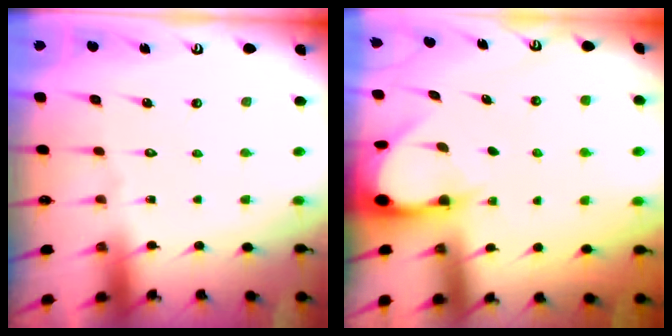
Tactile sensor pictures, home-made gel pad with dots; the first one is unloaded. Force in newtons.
{"total": 3.1, "press": 3.1, "slide": 0.2}